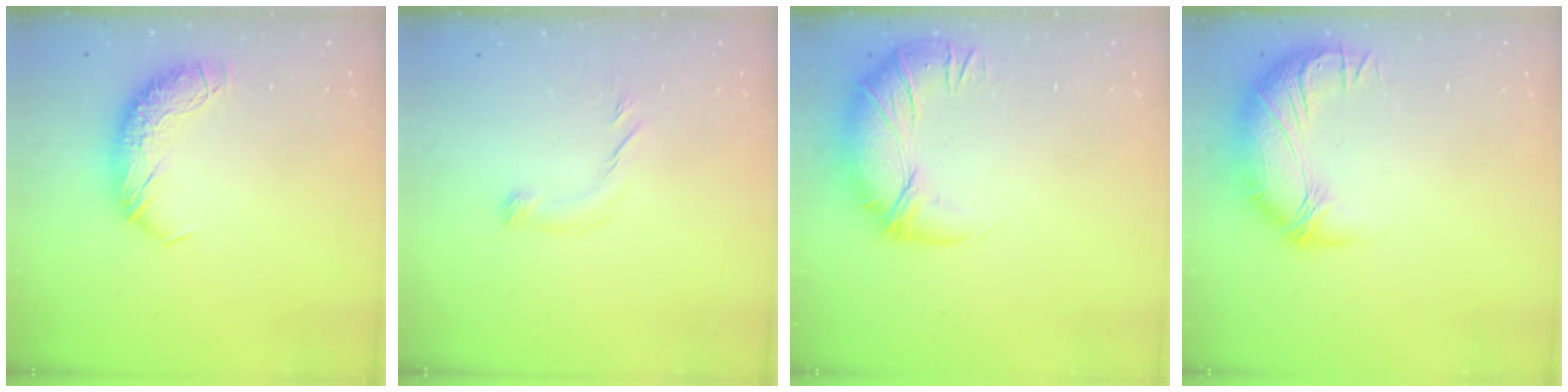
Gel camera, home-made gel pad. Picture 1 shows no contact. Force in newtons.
{"total": 6.5, "press": 6.5, "slide": 1.0}
{"total": 2.9, "press": 0.4, "slide": 2.9}
{"total": 2.8, "press": 0.8, "slide": 2.7}